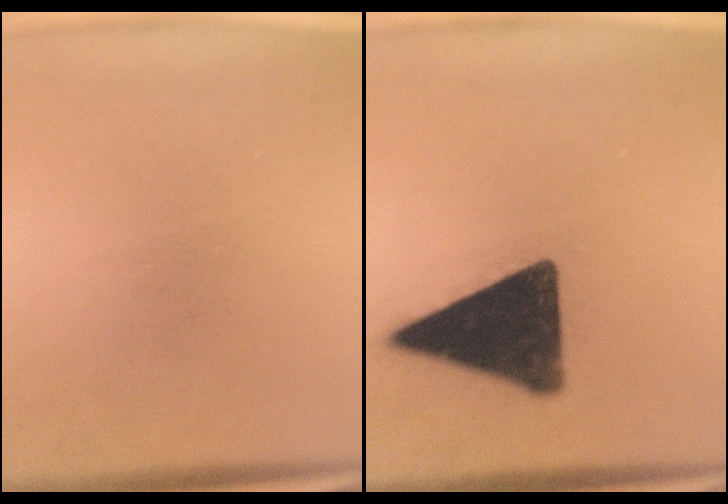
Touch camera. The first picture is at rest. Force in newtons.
{"total": 16.8}